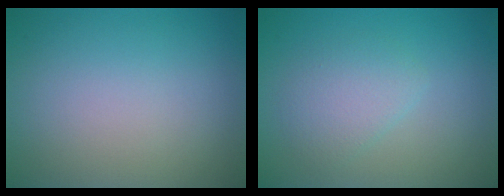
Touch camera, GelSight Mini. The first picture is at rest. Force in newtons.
{"total": 2.4, "press": 2.4, "slide": 0.1}